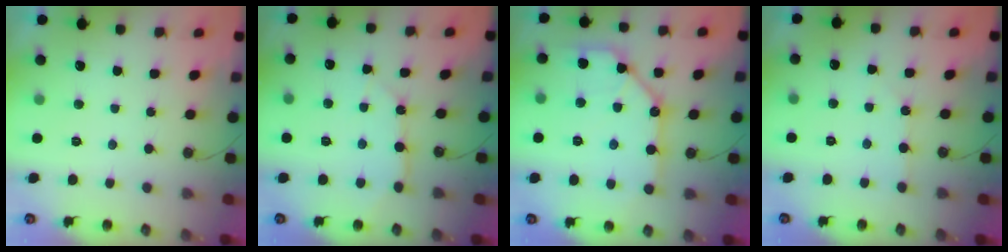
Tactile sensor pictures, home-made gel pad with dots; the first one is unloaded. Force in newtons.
{"total": 6.7, "press": 6.7, "slide": 0.4}
{"total": 14.6, "press": 14.5, "slide": 1.1}
{"total": 2.6, "press": 2.5, "slide": 0.5}